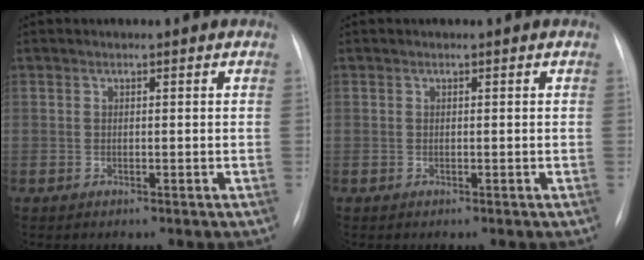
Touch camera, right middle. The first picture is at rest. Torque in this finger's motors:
{"motor_torque": [0.00, 0.00, 0.03, 0.01]}